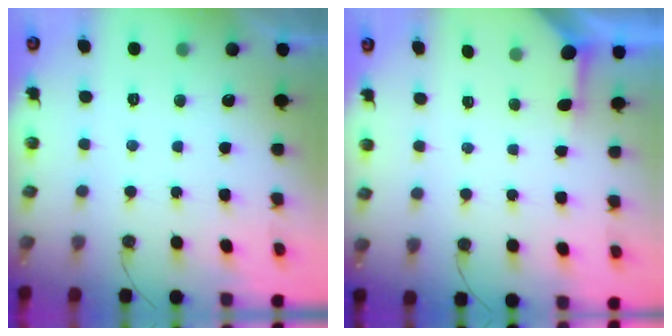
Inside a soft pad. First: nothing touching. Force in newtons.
{"total": 2.4, "press": 2.4, "slide": 0.4}